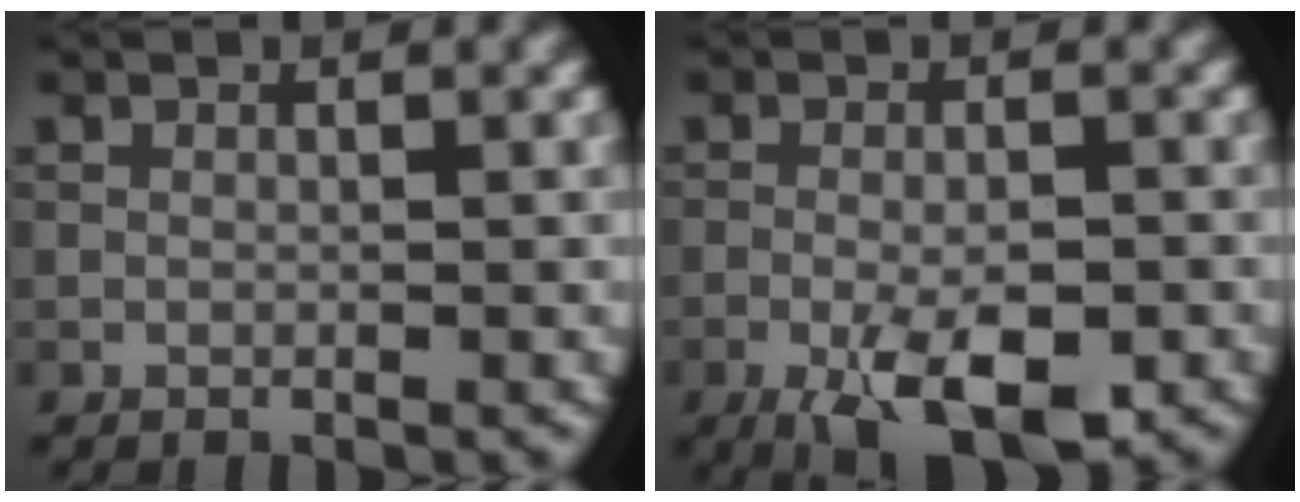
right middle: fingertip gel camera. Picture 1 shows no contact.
{"total": 7.5, "force": [-3.4, 2.7, 6.0], "torque": [-0.101, -0.007, -0.054]}